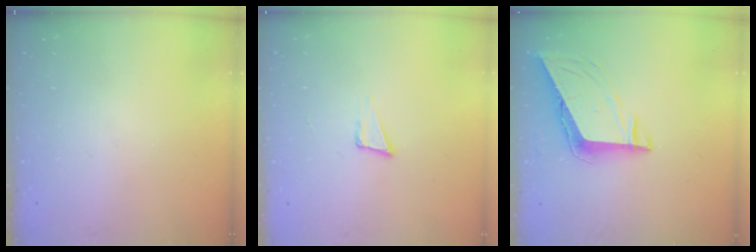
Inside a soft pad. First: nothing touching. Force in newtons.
{"total": 4.0, "press": 2.7, "slide": 2.9}
{"total": 8.1, "press": 8.1, "slide": 0.3}